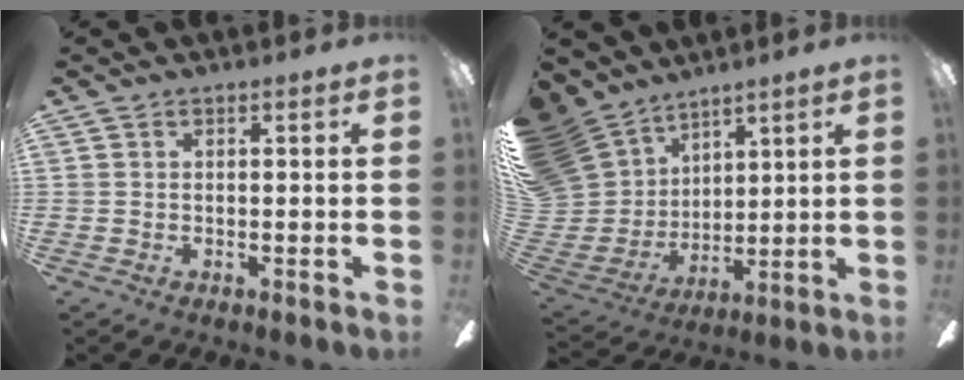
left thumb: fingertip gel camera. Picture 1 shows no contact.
{"total": 16.1, "force": [8.8, 12.6, 4.9], "torque": [-0.155, -0.052, 0.184]}